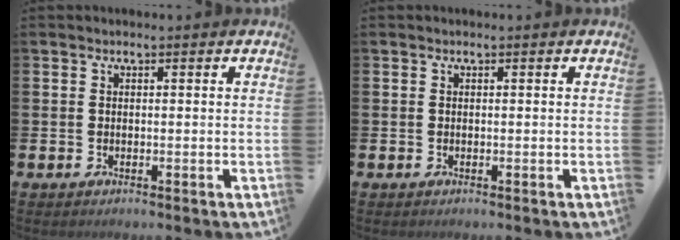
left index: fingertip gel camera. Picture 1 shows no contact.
{"total": 0.0}